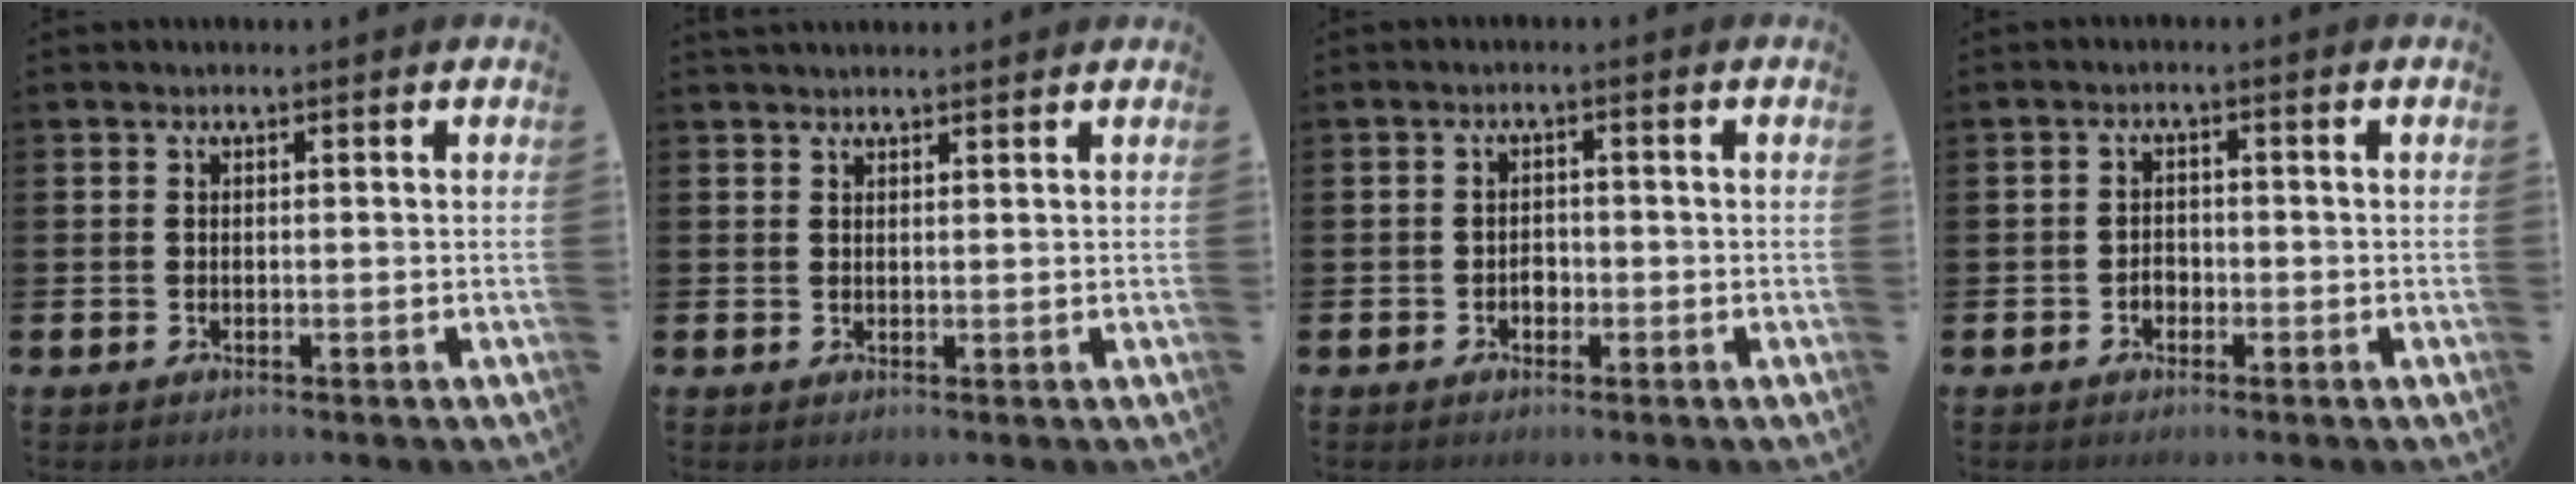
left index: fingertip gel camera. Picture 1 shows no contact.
{"total": 1.2, "force": [1.2, 0.2, 0.1], "torque": [0.006, -0.004, 0.019]}
{"total": 1.6, "force": [-0.6, 1.3, 0.7], "torque": [-0.012, 0.001, -0.014]}
{"total": 1.7, "force": [-0.7, 1.4, 0.6], "torque": [-0.011, 0.001, -0.016]}